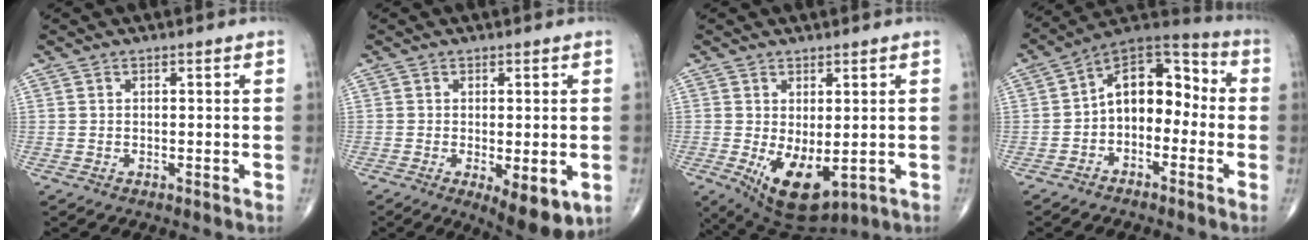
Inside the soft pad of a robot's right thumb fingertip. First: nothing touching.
{"total": 8.5, "force": [-2.6, 3.1, 7.5], "torque": [-0.098, -0.019, -0.032]}
{"total": 10.0, "force": [-1.8, 4.9, 8.5], "torque": [-0.131, -0.015, -0.007]}
{"total": 12.2, "force": [-1.6, 8.0, 9.1], "torque": [-0.099, 0.052, -0.047]}